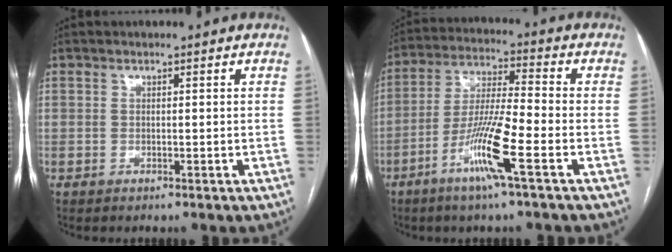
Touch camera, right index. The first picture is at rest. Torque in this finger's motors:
{"motor_torque": [1.03, -0.94, 0.35, 0.08]}